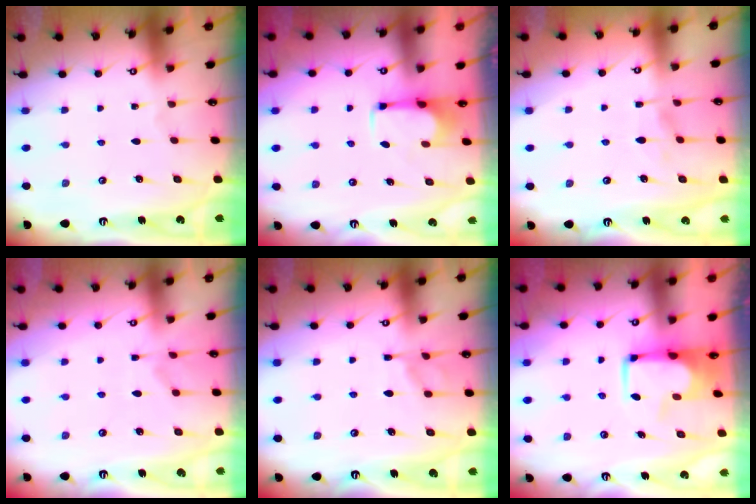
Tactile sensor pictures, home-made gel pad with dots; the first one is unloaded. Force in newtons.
{"total": 2.8, "press": 2.7, "slide": 0.9}
{"total": 2.0, "press": 1.7, "slide": 1.0}
{"total": 1.3, "press": 0.5, "slide": 1.2}
{"total": 7.7, "press": 7.7, "slide": 0.6}
{"total": 2.7, "press": 2.7, "slide": 0.5}